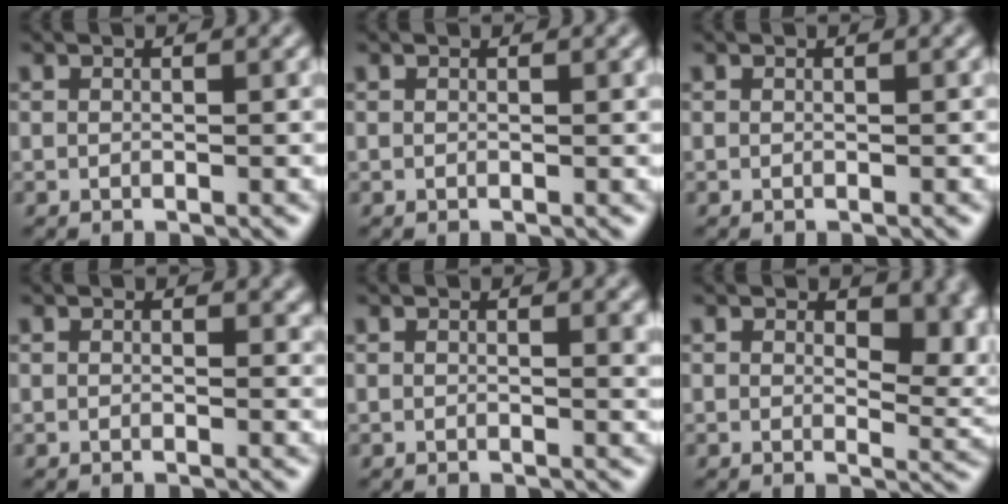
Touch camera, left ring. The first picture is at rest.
{"total": 0.0}
{"total": 0.0}
{"total": 1.1, "force": [0.3, 0.7, 0.8], "torque": [-0.006, -0.003, 0.002]}
{"total": 1.4, "force": [0.5, 0.4, 1.3], "torque": [-0.011, 0.000, 0.006]}
{"total": 5.8, "force": [1.7, 3.2, 4.5], "torque": [-0.051, -0.008, 0.026]}